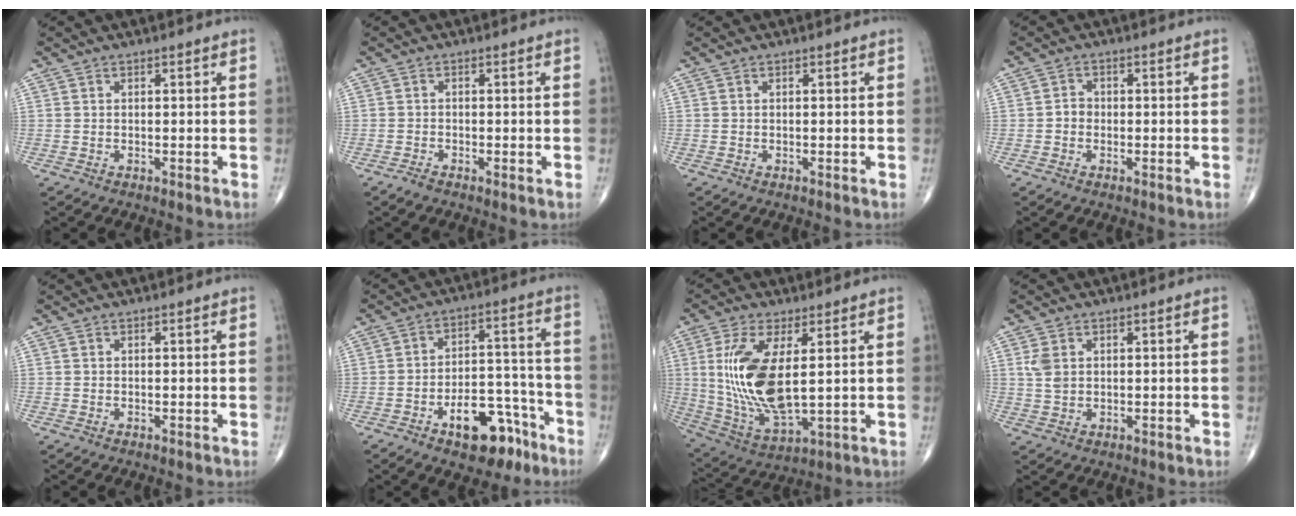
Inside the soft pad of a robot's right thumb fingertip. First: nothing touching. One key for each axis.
{"total": 1.4, "fx": -0.9, "fy": 0.4, "fz": 1.0, "tx": -0.019, "ty": -0.003, "tz": -0.024}
{"total": 0.0}
{"total": 1.8, "fx": -0.5, "fy": 1.6, "fz": 0.8, "tx": -0.002, "ty": 0.007, "tz": -0.013}
{"total": 0.0}
{"total": 12.9, "fx": -7.6, "fy": 6.6, "fz": 8.1, "tx": -0.084, "ty": 0.070, "tz": -0.109}
{"total": 16.4, "fx": 2.4, "fy": 6.7, "fz": 14.8, "tx": -0.307, "ty": -0.023, "tz": 0.059}
{"total": 3.2, "fx": 1.0, "fy": 2.3, "fz": 2.1, "tx": -0.038, "ty": 0.001, "tz": 0.025}